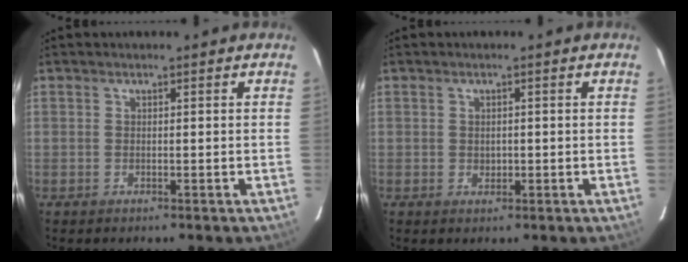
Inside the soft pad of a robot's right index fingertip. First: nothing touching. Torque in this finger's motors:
{"motor_torque": [-0.05, 0.01, -0.02, 0.00]}